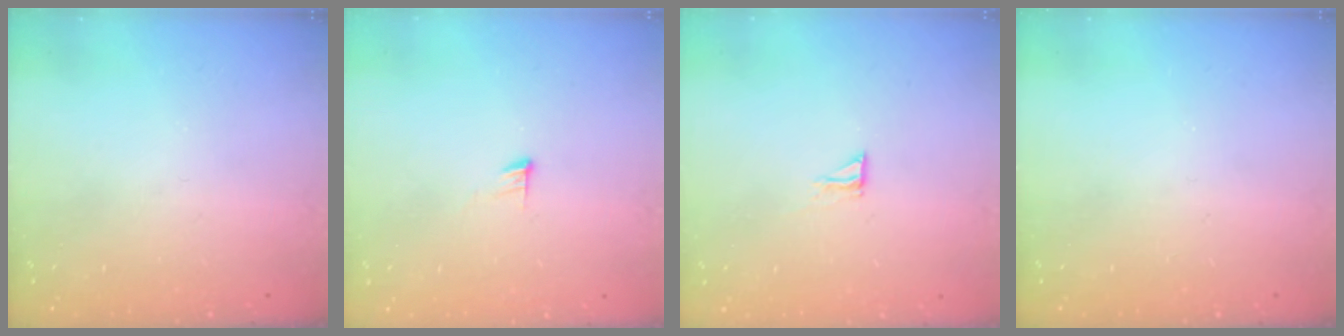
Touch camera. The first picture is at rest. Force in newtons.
{"total": 4.0, "press": 4.0, "slide": 0.3}
{"total": 4.6, "press": 4.5, "slide": 0.5}
{"total": 0.0}